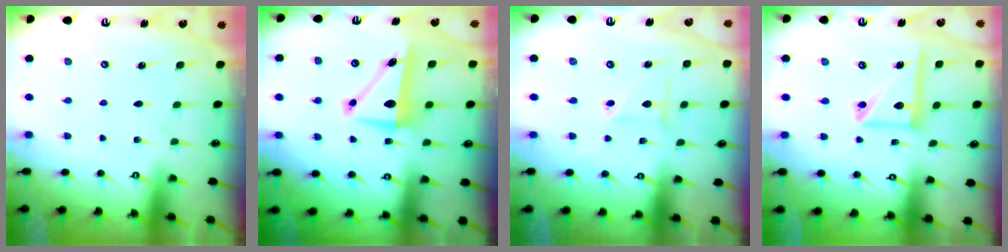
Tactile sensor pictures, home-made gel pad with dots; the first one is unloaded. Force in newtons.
{"total": 7.5, "press": 6.9, "slide": 2.9}
{"total": 2.9, "press": 2.9, "slide": 0.3}
{"total": 13.2, "press": 13.1, "slide": 1.6}